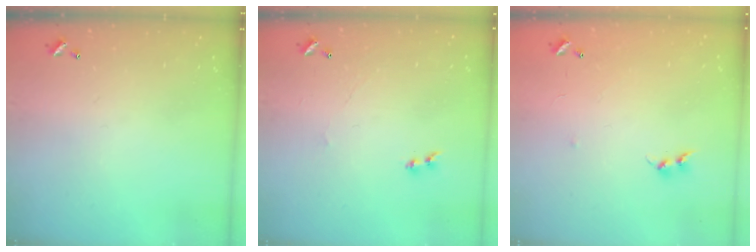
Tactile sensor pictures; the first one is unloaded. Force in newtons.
{"total": 1.0, "press": 0.3, "slide": 1.0}
{"total": 7.9, "press": 7.9, "slide": 0.4}